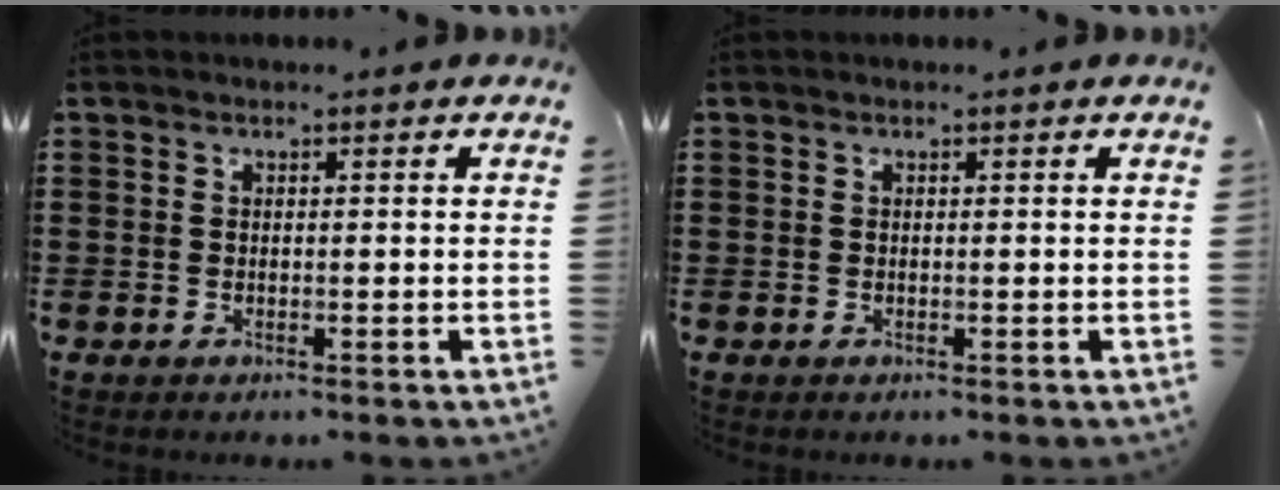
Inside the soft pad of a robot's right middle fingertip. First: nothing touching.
{"total": 0.0}